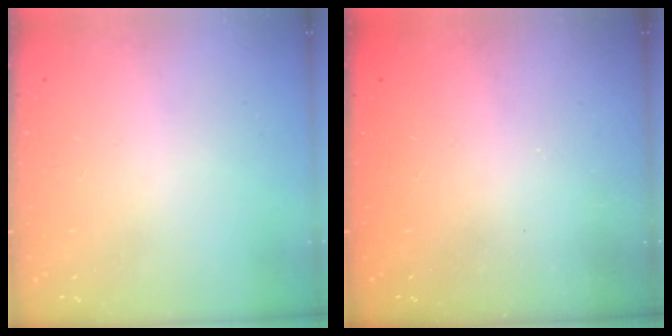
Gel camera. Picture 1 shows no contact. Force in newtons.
{"total": 2.6, "press": 2.4, "slide": 0.8}